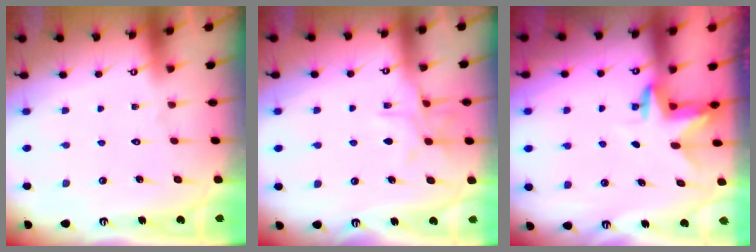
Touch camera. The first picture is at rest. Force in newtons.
{"total": 8.2, "press": 8.2, "slide": 0.5}
{"total": 3.4, "press": 3.3, "slide": 0.3}